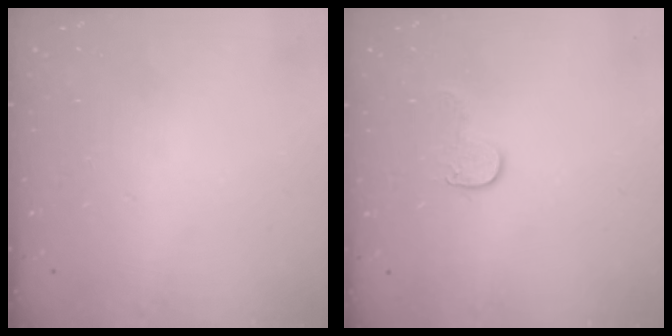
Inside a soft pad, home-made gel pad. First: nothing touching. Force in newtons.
{"total": 6.8, "press": 6.8, "slide": 0.3}